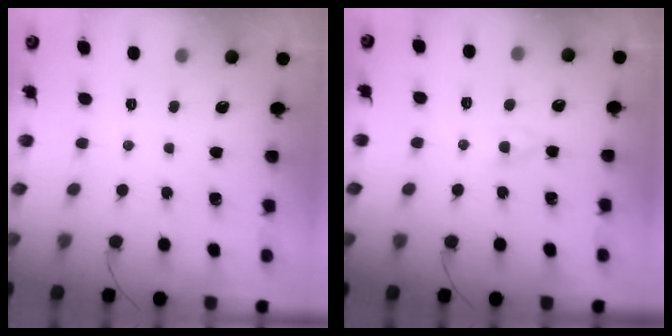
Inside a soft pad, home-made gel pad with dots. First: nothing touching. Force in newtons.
{"total": 1.9, "press": 1.8, "slide": 0.6}